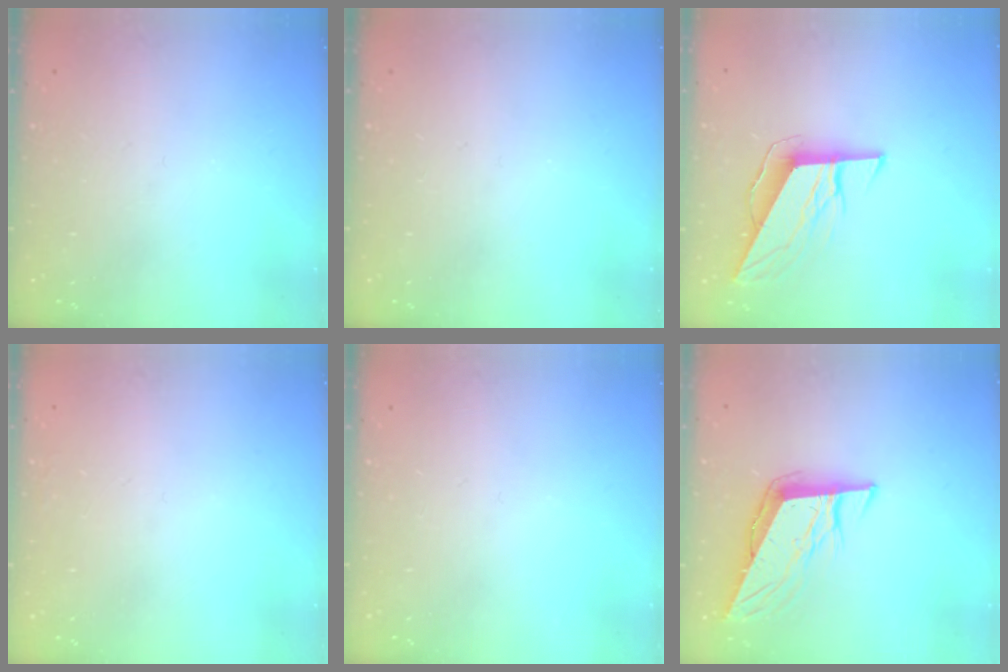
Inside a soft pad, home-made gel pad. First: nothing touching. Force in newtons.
{"total": 0.0}
{"total": 9.5, "press": 9.3, "slide": 1.9}
{"total": 1.6, "press": 1.5, "slide": 0.1}
{"total": 0.0}
{"total": 11.0, "press": 10.5, "slide": 3.0}